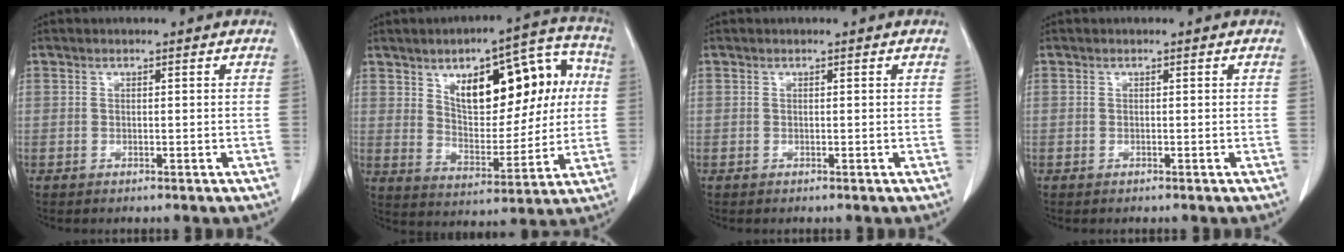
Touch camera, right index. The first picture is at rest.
{"total": 16.8, "force": [4.8, 7.5, 14.2], "torque": [-0.185, 0.040, 0.079]}
{"total": 0.0}
{"total": 0.0}